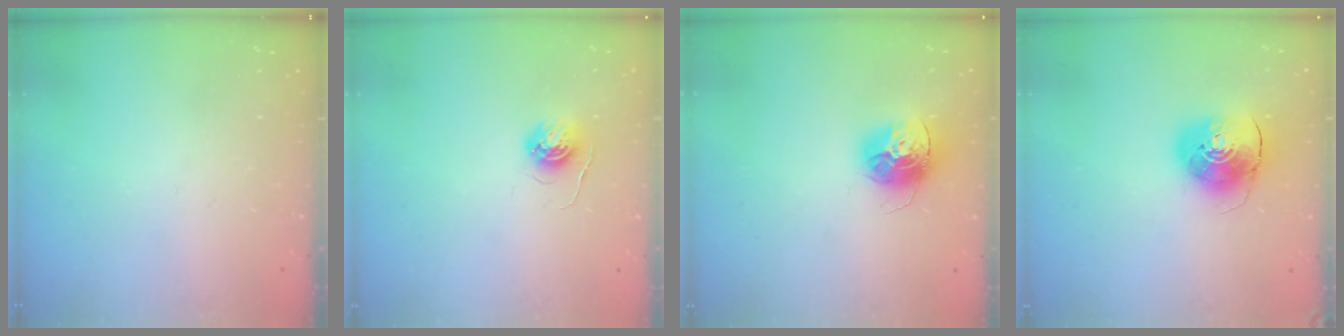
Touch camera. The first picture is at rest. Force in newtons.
{"total": 4.3, "press": 4.3, "slide": 0.5}
{"total": 13.7, "press": 13.7, "slide": 1.2}
{"total": 9.8, "press": 9.7, "slide": 1.4}